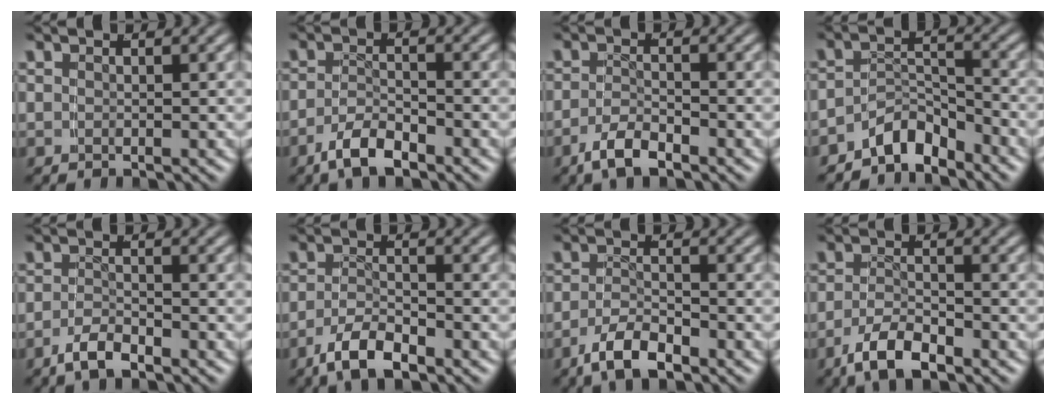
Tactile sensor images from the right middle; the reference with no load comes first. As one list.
[{"total": 3.2, "force": [-2.6, 0.7, 1.8], "torque": [-0.034, -0.003, -0.044]}, {"total": 2.8, "force": [-2.2, 0.5, 1.7], "torque": [-0.034, -0.004, -0.038]}, {"total": 4.7, "force": [-3.9, 1.7, 1.9], "torque": [-0.018, -0.003, -0.068]}, {"total": 2.5, "force": [-2.1, 0.3, 1.3], "torque": [-0.026, -0.001, -0.038]}, {"total": 3.7, "force": [-2.7, 1.1, 2.4], "torque": [-0.045, -0.006, -0.043]}, {"total": 3.6, "force": [-2.6, 1.0, 2.2], "torque": [-0.042, -0.005, -0.043]}, {"total": 3.8, "force": [-2.7, 1.2, 2.5], "torque": [-0.047, -0.007, -0.042]}]